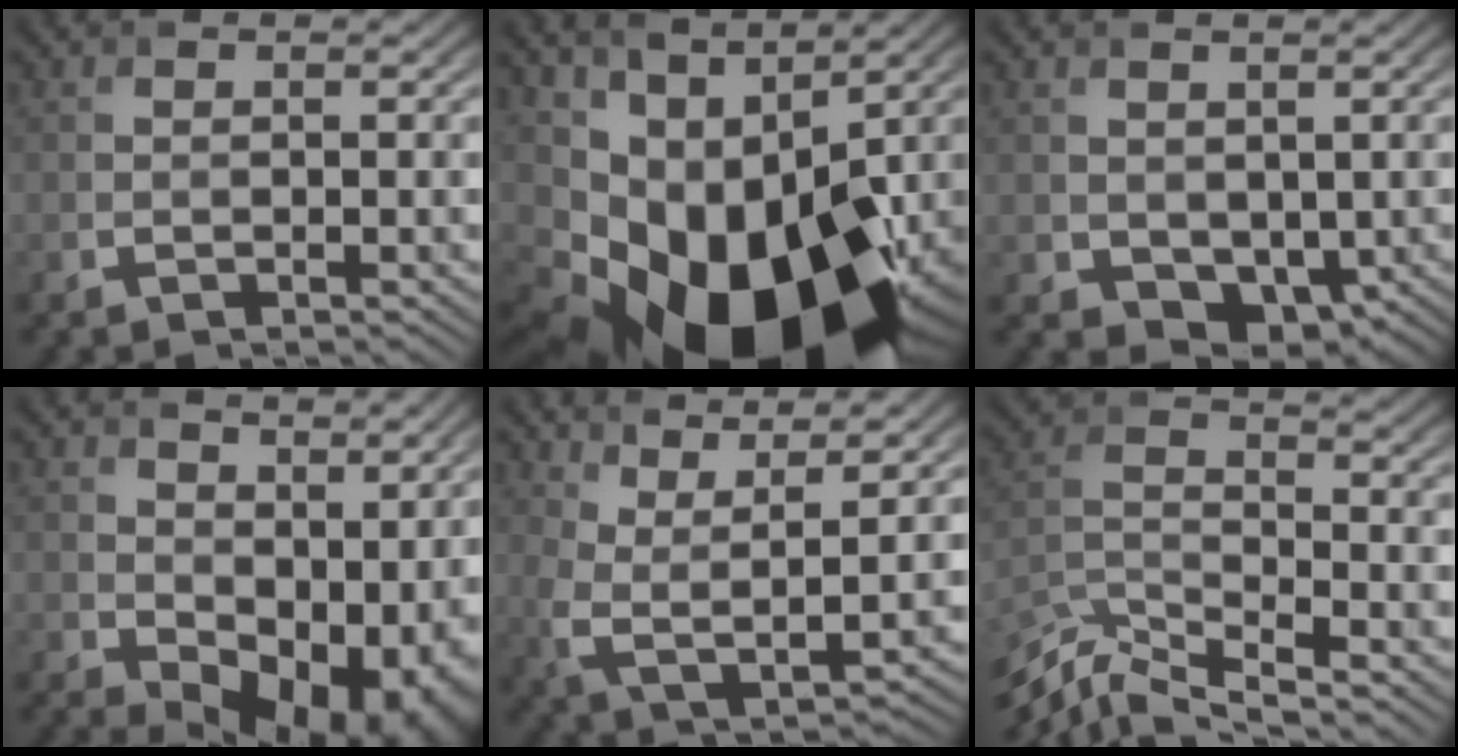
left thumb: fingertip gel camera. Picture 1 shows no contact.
{"total": 17.1, "force": [-2.3, 11.2, 12.7], "torque": [-0.202, -0.021, -0.004]}
{"total": 3.1, "force": [0.2, 2.5, 1.8], "torque": [-0.038, -0.010, 0.006]}
{"total": 13.5, "force": [1.7, 9.1, 9.8], "torque": [-0.116, -0.028, 0.072]}
{"total": 7.7, "force": [4.8, 2.7, 5.5], "torque": [-0.125, -0.002, 0.092]}
{"total": 8.8, "force": [-7.4, 2.0, 4.4], "torque": [-0.098, -0.012, -0.154]}